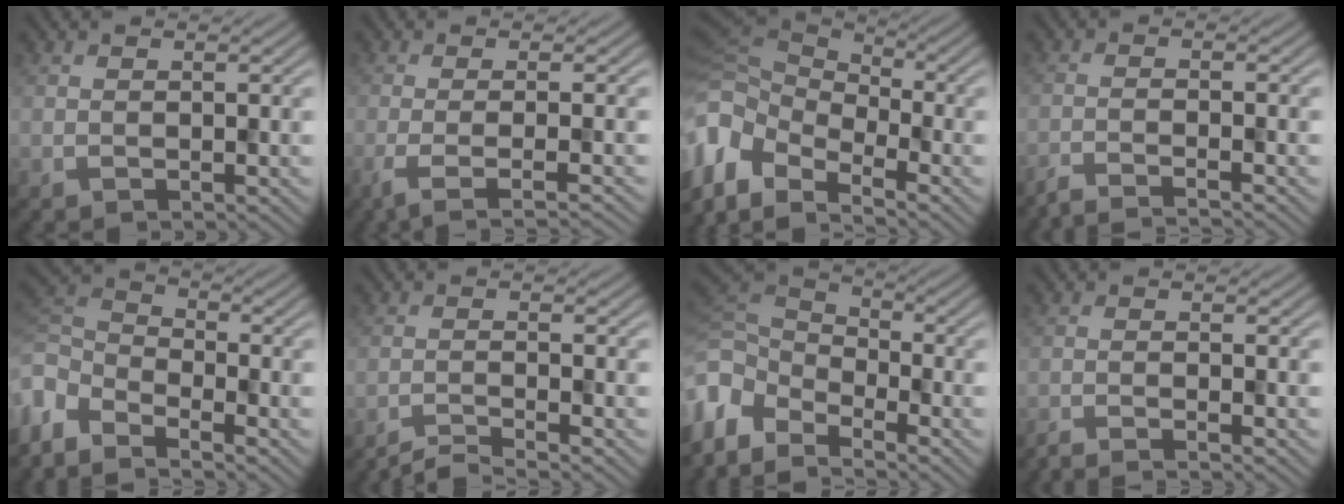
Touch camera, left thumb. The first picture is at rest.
{"total": 4.3, "force": [-1.8, 0.8, 3.8], "torque": [-0.057, -0.002, -0.048]}
{"total": 10.9, "force": [-6.1, 6.4, 6.4], "torque": [-0.177, -0.017, -0.087]}
{"total": 4.0, "force": [-3.3, 0.3, 2.1], "torque": [-0.030, -0.001, -0.075]}
{"total": 5.8, "force": [-4.2, 2.5, 3.1], "torque": [-0.079, -0.006, -0.101]}
{"total": 3.3, "force": [-2.8, 0.2, 1.6], "torque": [-0.014, 0.002, -0.067]}
{"total": 7.6, "force": [-4.4, 4.3, 4.5], "torque": [-0.119, -0.010, -0.097]}
{"total": 3.2, "force": [-2.5, 0.2, 1.9], "torque": [-0.027, 0.002, -0.058]}